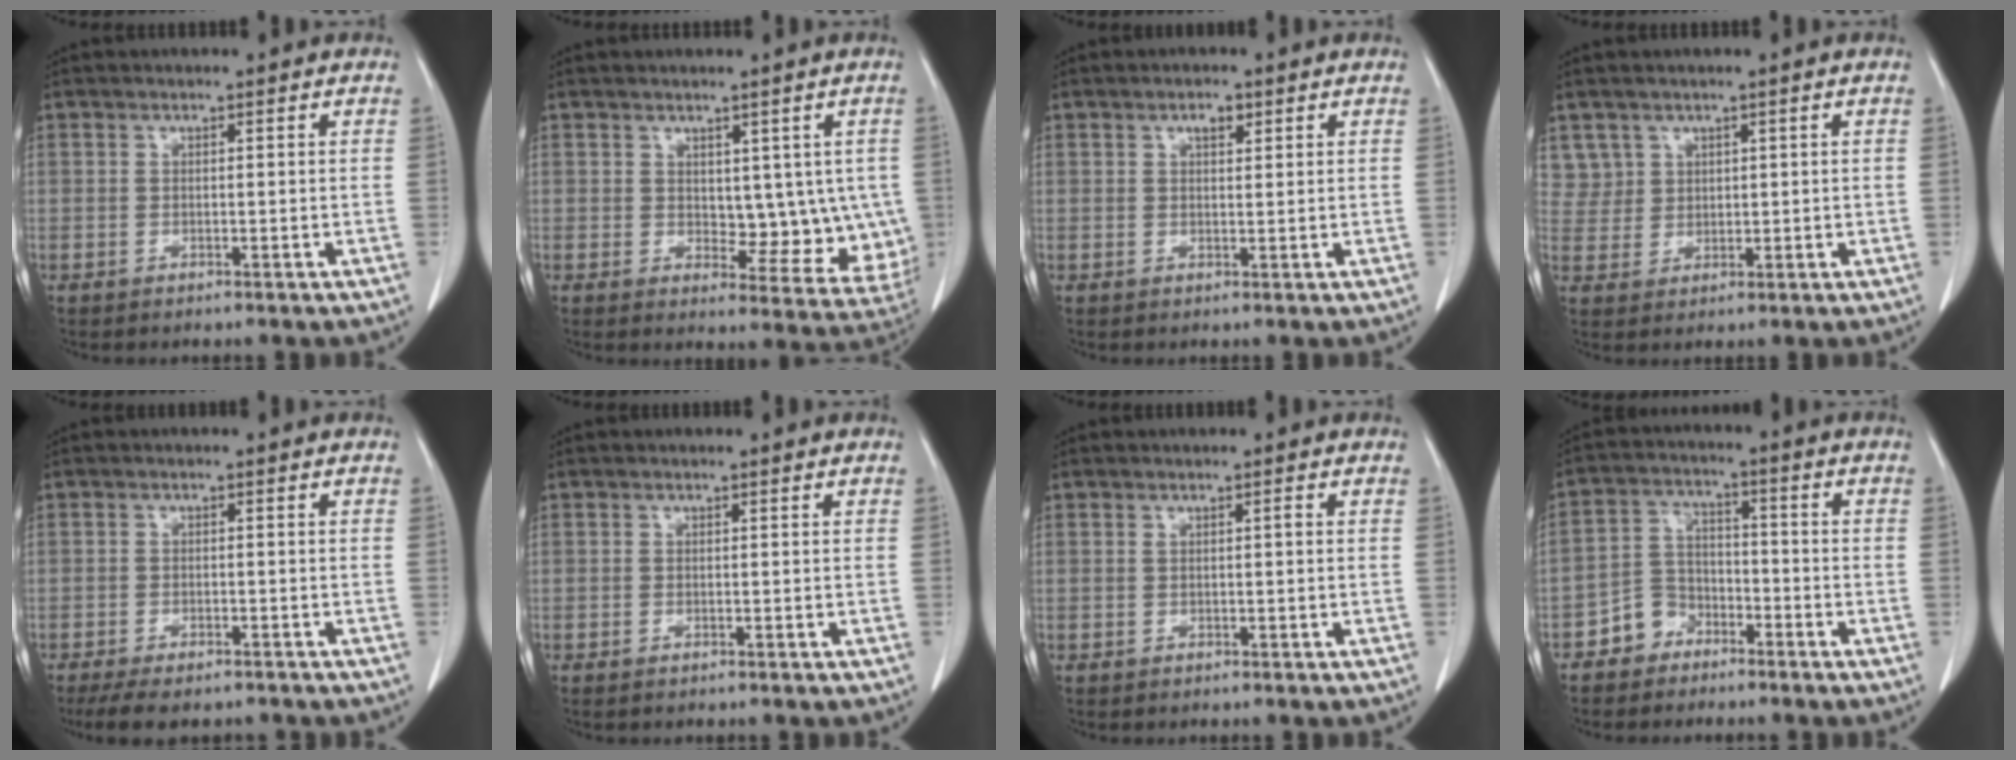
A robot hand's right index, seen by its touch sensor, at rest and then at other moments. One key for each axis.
{"total": 10.9, "fx": 1.1, "fy": 6.4, "fz": 8.8, "tx": -0.107, "ty": 0.000, "tz": 0.034}
{"total": 2.5, "fx": 1.3, "fy": 1.2, "fz": 1.8, "tx": -0.035, "ty": 0.002, "tz": 0.023}
{"total": 5.7, "fx": 2.9, "fy": 4.9, "fz": 0.0, "tx": 0.006, "ty": 0.015, "tz": 0.064}
{"total": 9.9, "fx": -7.8, "fy": 3.7, "fz": 4.9, "tx": -0.082, "ty": -0.002, "tz": -0.113}
{"total": 0.7, "fx": -0.3, "fy": 0.4, "fz": 0.5, "tx": -0.012, "ty": 0.000, "tz": -0.004}
{"total": 1.0, "fx": 0.1, "fy": 0.4, "fz": 0.9, "tx": -0.024, "ty": 0.009, "tz": 0.006}
{"total": 6.3, "fx": -4.0, "fy": 4.6, "fz": 1.4, "tx": -0.027, "ty": 0.020, "tz": -0.072}